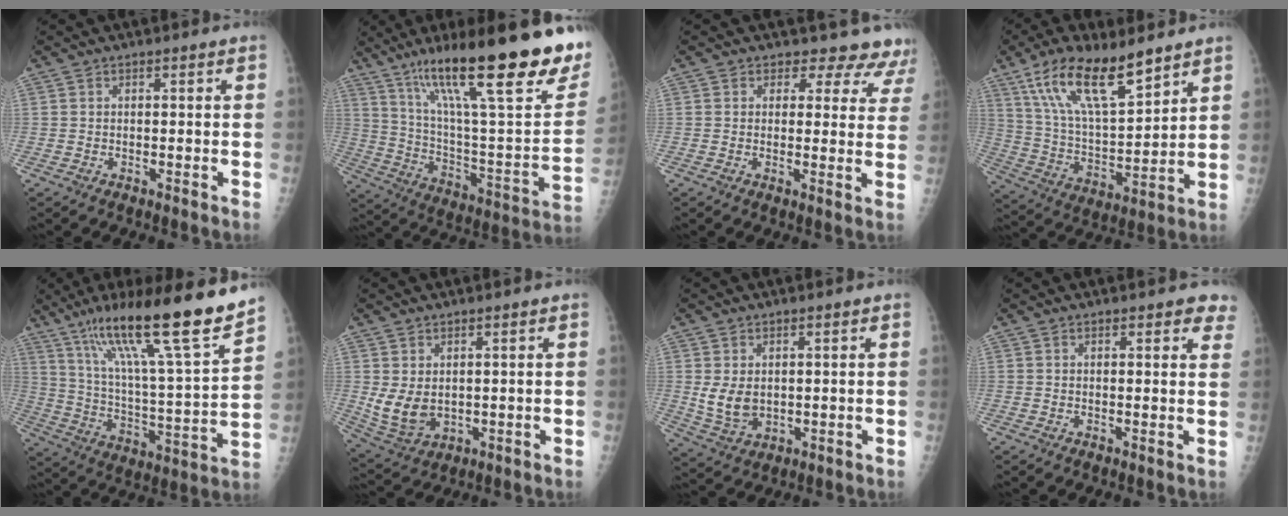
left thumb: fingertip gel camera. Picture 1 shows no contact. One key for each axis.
{"total": 33.7, "fx": 20.6, "fy": 6.6, "fz": 25.8, "tx": -0.338, "ty": -0.052, "tz": 0.327}
{"total": 9.5, "fx": 8.5, "fy": 4.4, "fz": 0.3, "tx": 0.051, "ty": -0.043, "tz": 0.066}
{"total": 17.3, "fx": 11.2, "fy": 5.9, "fz": 11.7, "tx": -0.185, "ty": -0.051, "tz": 0.219}
{"total": 22.8, "fx": 16.3, "fy": 1.3, "fz": 15.9, "tx": -0.235, "ty": -0.071, "tz": 0.277}
{"total": 6.6, "fx": 0.9, "fy": 4.6, "fz": 4.6, "tx": -0.078, "ty": -0.016, "tz": 0.040}
{"total": 5.7, "fx": 0.8, "fy": 4.0, "fz": 3.9, "tx": -0.058, "ty": -0.014, "tz": 0.032}
{"total": 4.4, "fx": 3.5, "fy": 1.7, "fz": 2.2, "tx": 0.010, "ty": -0.010, "tz": 0.031}